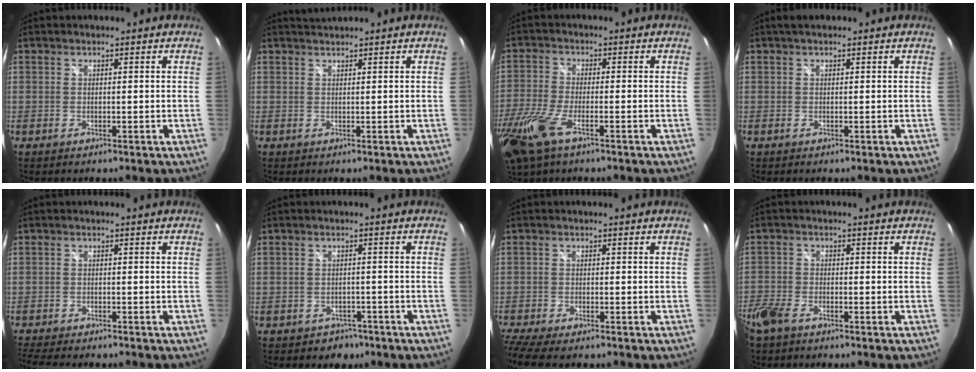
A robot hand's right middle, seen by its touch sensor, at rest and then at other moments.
{"total": 1.2, "force": [1.1, -0.3, 0.1], "torque": [0.002, 0.002, 0.021]}
{"total": 12.0, "force": [-6.7, 4.1, 9.0], "torque": [-0.220, -0.035, -0.134]}
{"total": 2.3, "force": [1.5, 1.0, 1.4], "torque": [-0.023, 0.008, 0.020]}
{"total": 7.5, "force": [-6.7, 0.9, 3.3], "torque": [-0.082, -0.025, -0.113]}
{"total": 3.7, "force": [-2.4, 2.7, 0.4], "torque": [-0.012, 0.006, -0.029]}
{"total": 6.8, "force": [-5.7, 0.9, 3.7], "torque": [-0.098, -0.037, -0.105]}
{"total": 6.4, "force": [-4.6, 2.7, 3.5], "torque": [-0.099, -0.013, -0.095]}